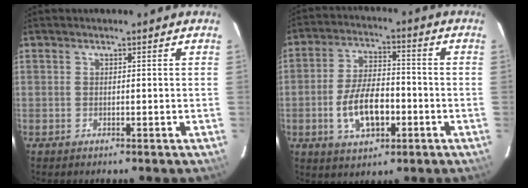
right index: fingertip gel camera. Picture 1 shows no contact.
{"total": 10.9, "force": [-3.4, 5.4, 8.8], "torque": [-0.175, 0.005, -0.049]}